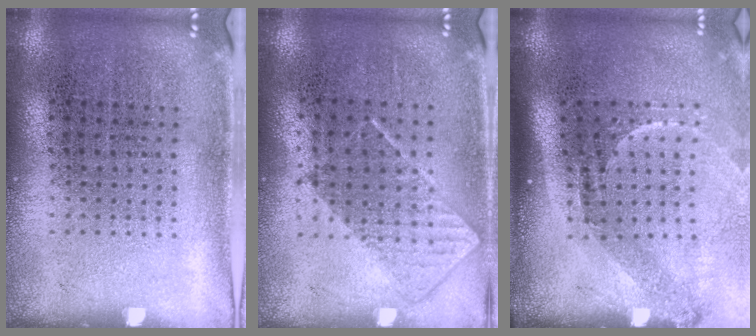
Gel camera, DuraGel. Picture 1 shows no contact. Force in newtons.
{"total": 0.8, "press": 0.8, "slide": 0.4}
{"total": 2.2, "press": 1.4, "slide": 1.7}